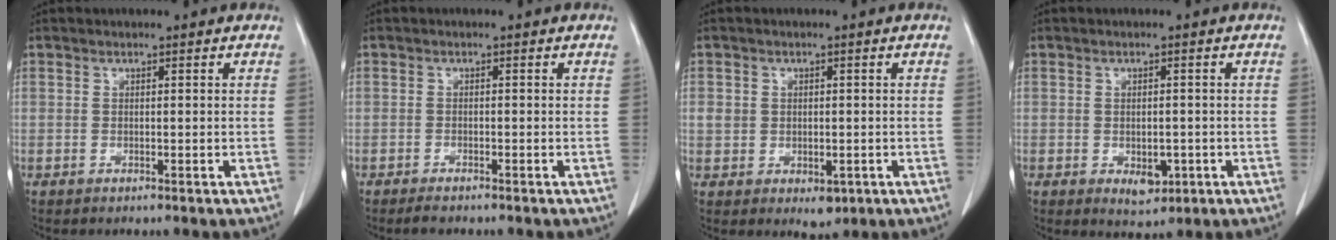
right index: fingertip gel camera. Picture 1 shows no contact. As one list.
[{"total": 1.5, "force": [-1.4, 0.3, 0.7], "torque": [-0.017, -0.004, -0.019]}, {"total": 5.0, "force": [-1.0, 3.8, 3.0], "torque": [-0.040, 0.005, 0.001]}, {"total": 3.6, "force": [-1.2, 2.1, 2.7], "torque": [-0.036, -0.002, -0.005]}]